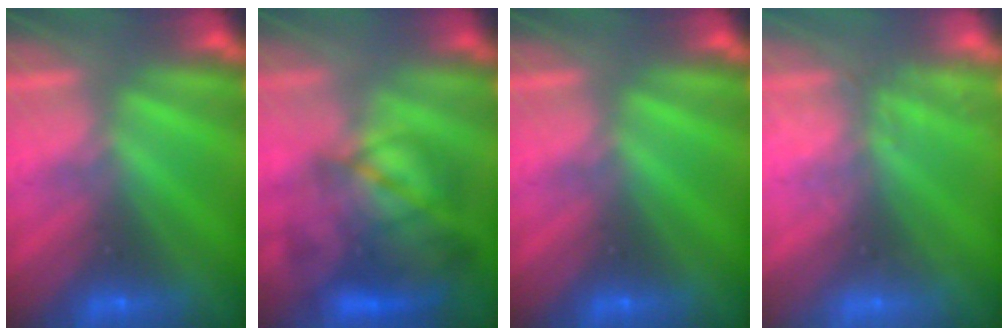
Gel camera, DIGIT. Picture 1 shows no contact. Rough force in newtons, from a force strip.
{"total": 7.8}
{"total": 0.0}
{"total": 2.6}